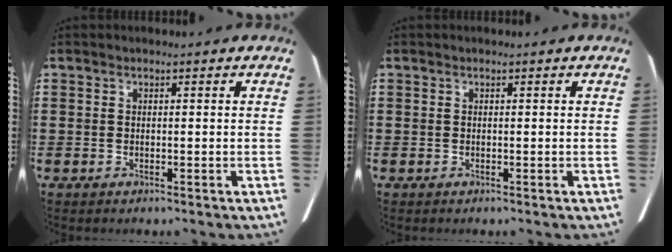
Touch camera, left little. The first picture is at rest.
{"total": 0.0}